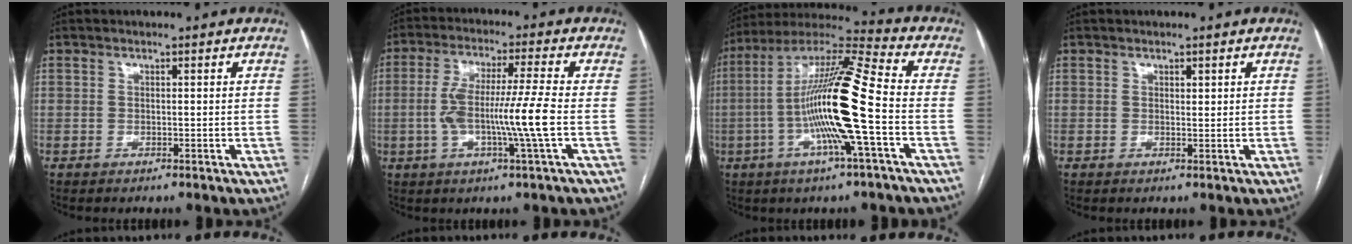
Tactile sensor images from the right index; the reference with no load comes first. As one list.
[{"total": 10.3, "force": [-1.8, -0.8, 10.1], "torque": [-0.195, 0.001, -0.037]}, {"total": 17.7, "force": [-3.4, 0.0, 17.3], "torque": [-0.332, 0.002, -0.075]}, {"total": 0.8, "force": [0.4, 0.4, 0.5], "torque": [-0.005, -0.002, 0.006]}]